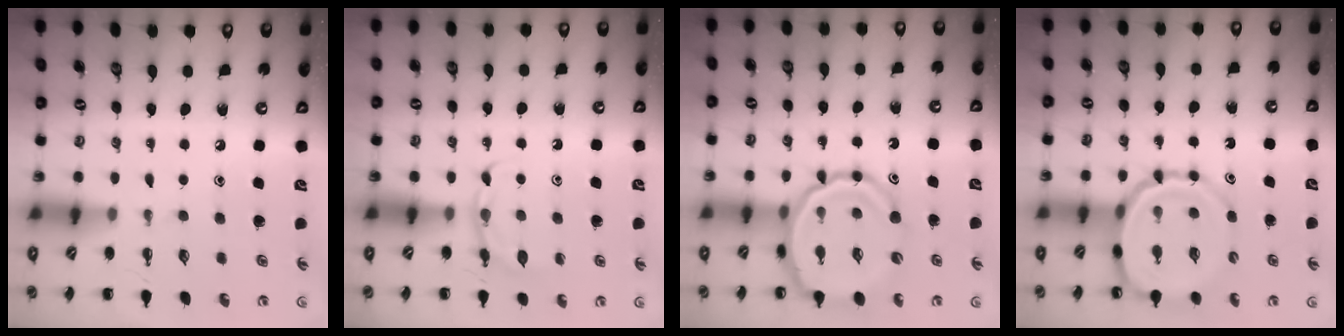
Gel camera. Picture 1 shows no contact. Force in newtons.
{"total": 5.5, "press": 5.2, "slide": 1.5}
{"total": 13.4, "press": 13.0, "slide": 3.0}
{"total": 11.7, "press": 11.4, "slide": 2.8}